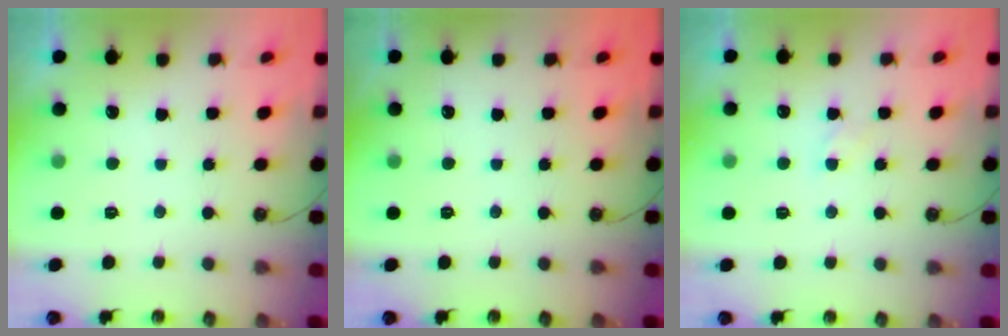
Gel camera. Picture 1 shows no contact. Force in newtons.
{"total": 0.0}
{"total": 2.9, "press": 2.8, "slide": 0.4}